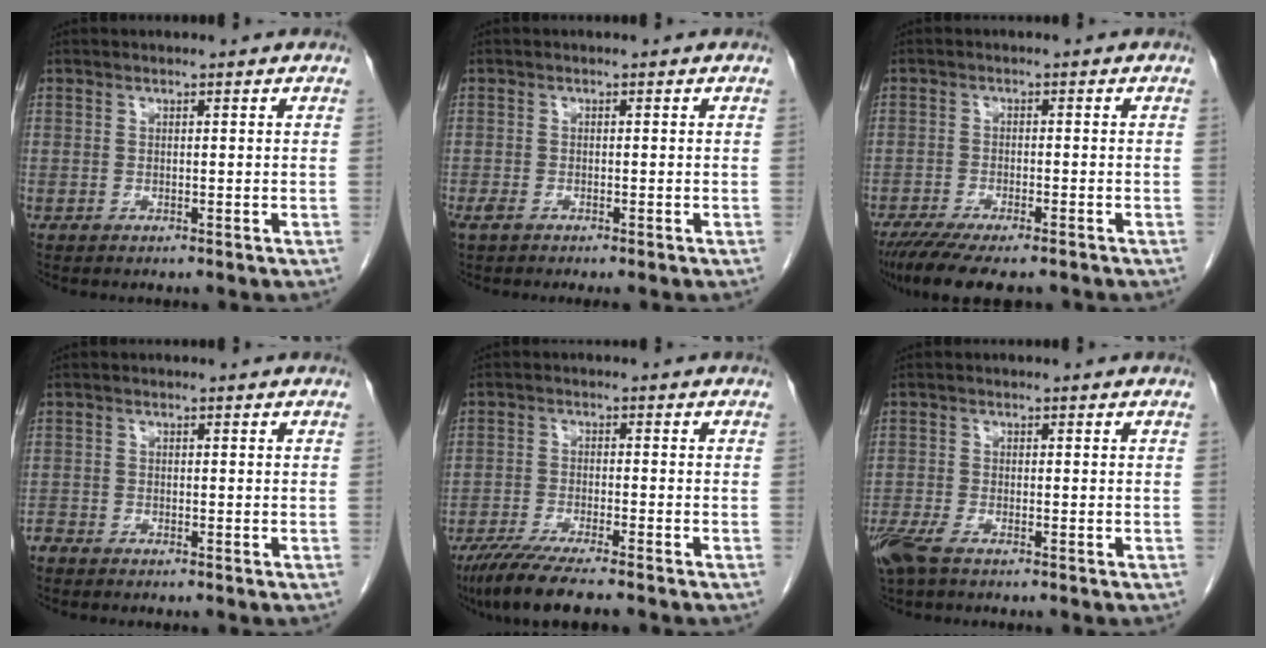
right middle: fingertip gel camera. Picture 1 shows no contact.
{"total": 2.2, "force": [-1.6, 0.7, 1.4], "torque": [-0.028, -0.006, -0.026]}
{"total": 10.5, "force": [-8.4, 2.2, 6.0], "torque": [-0.095, -0.018, -0.130]}
{"total": 1.2, "force": [-1.1, 0.3, 0.2], "torque": [-0.007, -0.002, -0.023]}
{"total": 8.6, "force": [-7.0, 0.1, 5.1], "torque": [-0.081, -0.023, -0.115]}
{"total": 4.3, "force": [-3.0, 1.1, 2.8], "torque": [-0.064, -0.010, -0.057]}